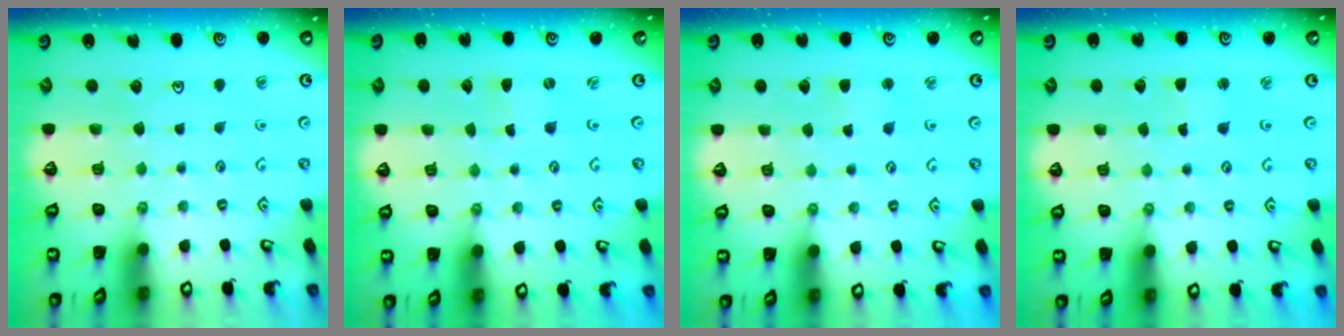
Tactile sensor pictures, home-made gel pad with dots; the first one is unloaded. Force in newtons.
{"total": 0.0}
{"total": 2.9, "press": 2.9, "slide": 0.3}
{"total": 2.0, "press": 2.0, "slide": 0.4}